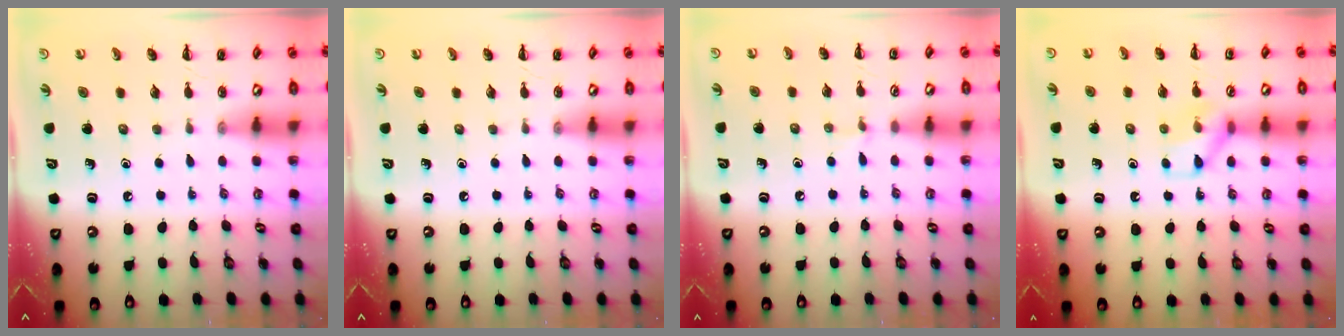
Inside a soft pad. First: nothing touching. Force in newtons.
{"total": 0.0}
{"total": 3.9, "press": 3.6, "slide": 1.4}
{"total": 9.2, "press": 9.2, "slide": 0.7}